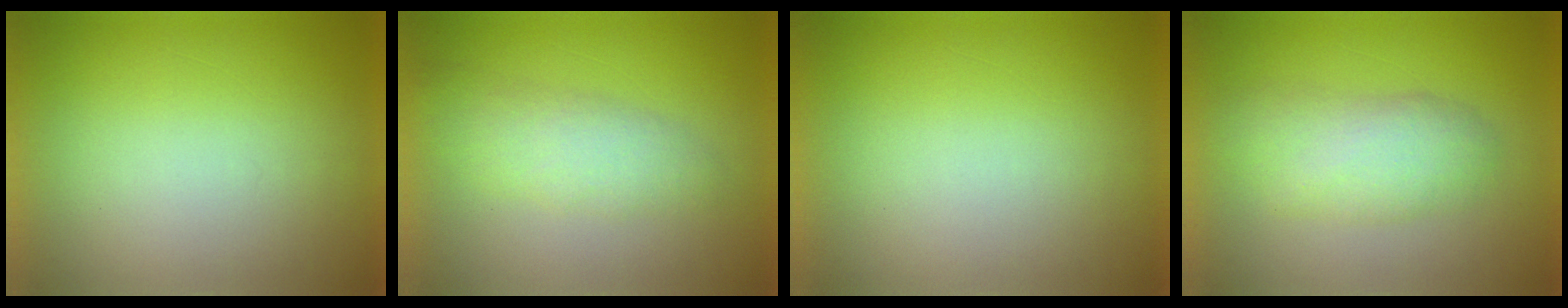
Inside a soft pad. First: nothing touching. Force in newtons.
{"total": 3.2}
{"total": 0.0}
{"total": 4.3}